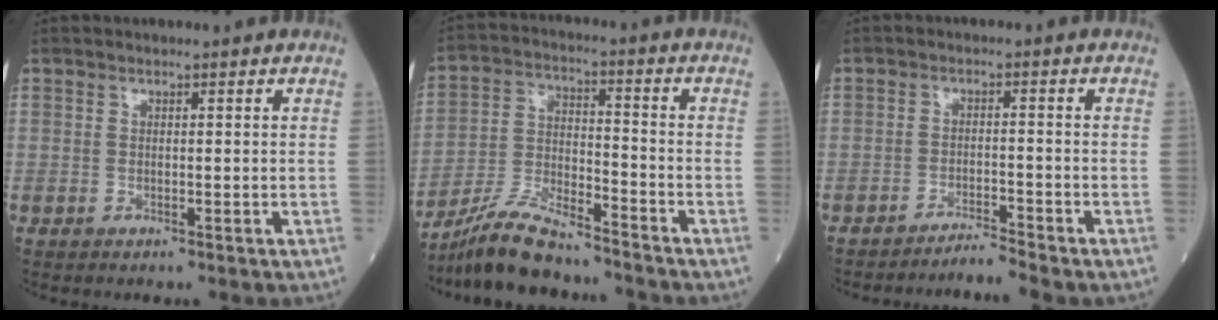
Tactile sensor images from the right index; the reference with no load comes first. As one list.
[{"total": 11.0, "force": [-9.9, 1.6, 4.6], "torque": [-0.090, -0.006, -0.186]}, {"total": 3.2, "force": [-3.0, -0.9, 0.4], "torque": [-0.005, -0.013, -0.052]}]